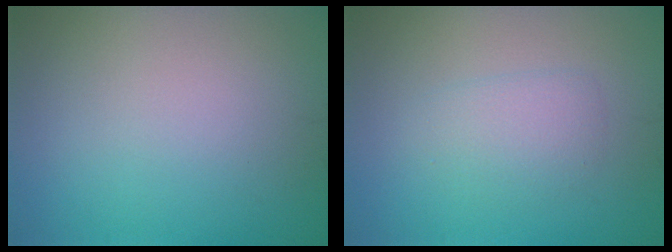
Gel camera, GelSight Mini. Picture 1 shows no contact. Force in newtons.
{"total": 1.9, "press": 1.9, "slide": 0.1}